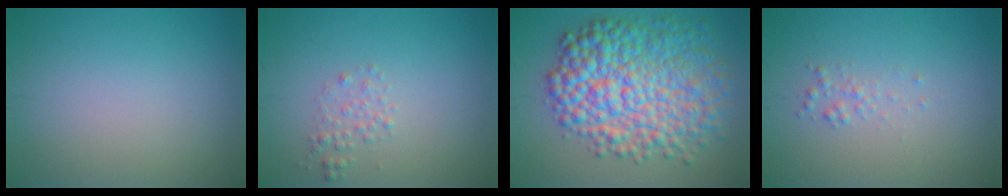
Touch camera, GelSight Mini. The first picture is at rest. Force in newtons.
{"total": 1.2, "press": 1.2, "slide": 0.1}
{"total": 10.6, "press": 10.6, "slide": 0.2}
{"total": 0.9, "press": 0.9, "slide": 0.0}